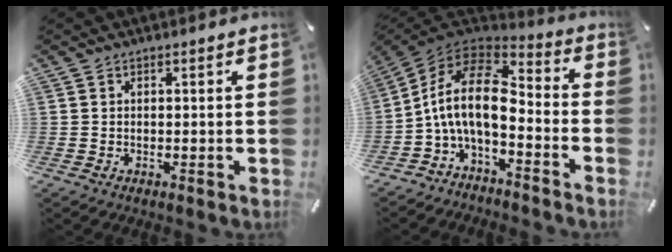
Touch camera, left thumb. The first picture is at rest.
{"total": 13.9, "force": [-1.4, 7.2, 11.8], "torque": [-0.255, -0.004, -0.028]}